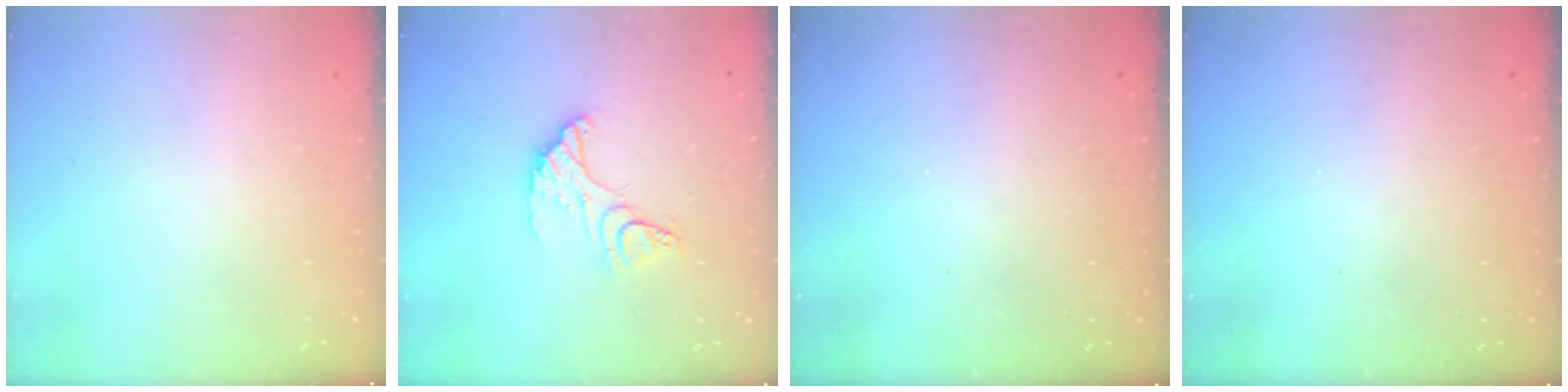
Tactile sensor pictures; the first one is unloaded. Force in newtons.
{"total": 11.9, "press": 11.8, "slide": 1.2}
{"total": 3.2, "press": 3.2, "slide": 0.1}
{"total": 3.2, "press": 3.2, "slide": 0.1}